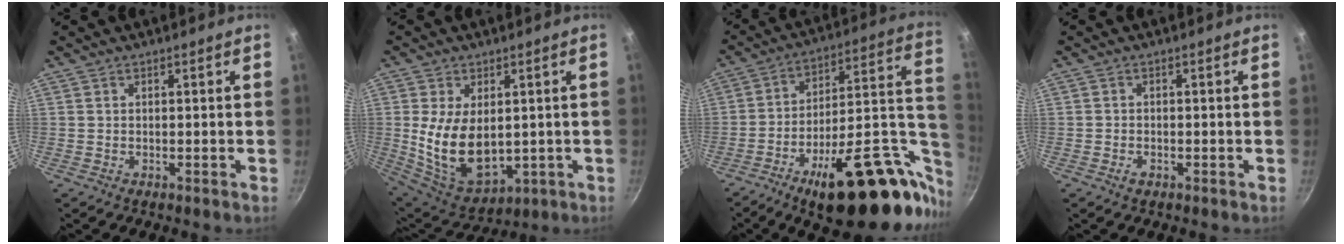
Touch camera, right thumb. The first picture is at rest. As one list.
[{"total": 14.6, "force": [0.5, 9.1, 11.5], "torque": [-0.193, -0.024, 0.035]}, {"total": 31.1, "force": [-11.3, 13.1, 25.9], "torque": [-0.314, 0.059, -0.160]}, {"total": 1.4, "force": [-0.8, 0.9, 0.7], "torque": [-0.015, 0.004, -0.016]}]